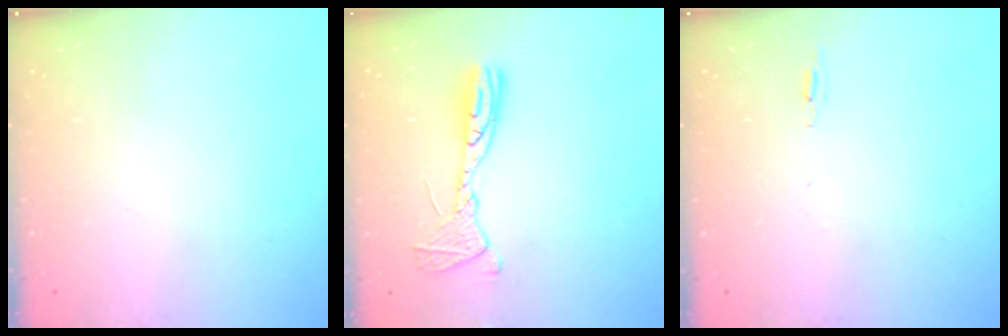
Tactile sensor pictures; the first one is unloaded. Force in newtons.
{"total": 12.0, "press": 11.9, "slide": 1.1}
{"total": 5.0, "press": 4.7, "slide": 1.7}